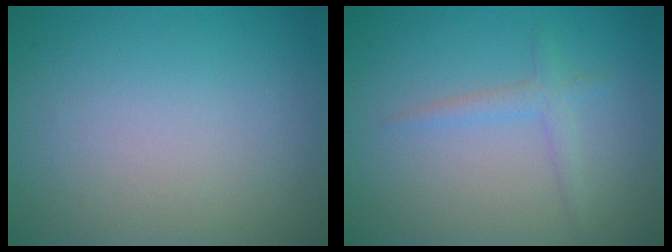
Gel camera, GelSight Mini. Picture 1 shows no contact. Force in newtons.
{"total": 1.5, "press": 1.5, "slide": 0.1}